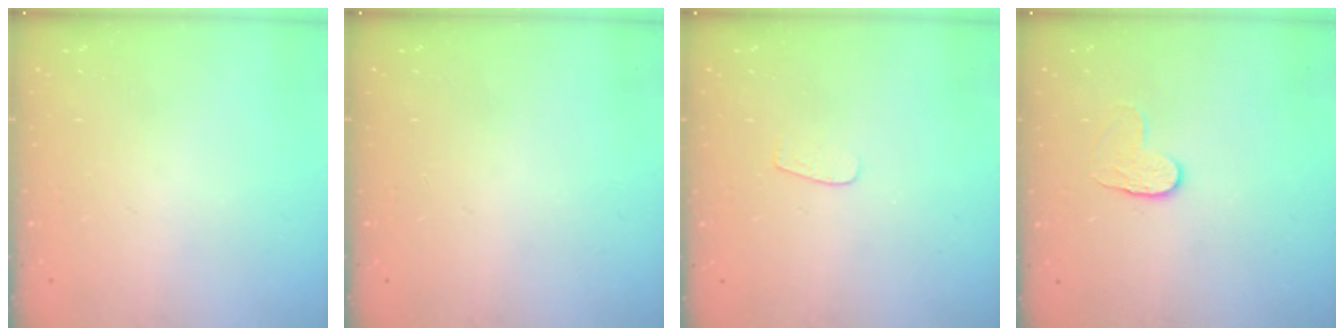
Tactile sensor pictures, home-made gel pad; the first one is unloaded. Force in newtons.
{"total": 0.0}
{"total": 3.7, "press": 3.7, "slide": 0.3}
{"total": 5.0, "press": 4.9, "slide": 0.5}